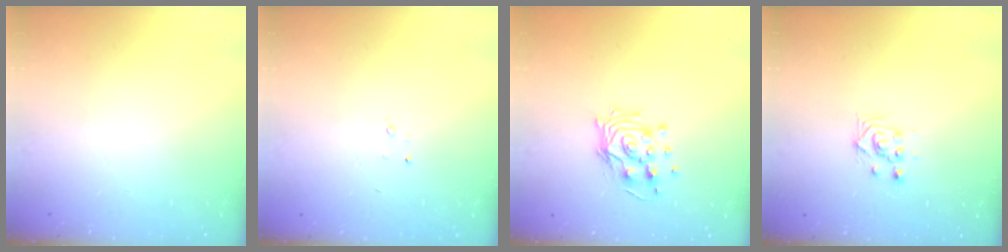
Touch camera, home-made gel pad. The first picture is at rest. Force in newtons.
{"total": 1.5, "press": 1.5, "slide": 0.2}
{"total": 11.5, "press": 11.4, "slide": 1.0}
{"total": 3.0, "press": 3.0, "slide": 0.1}